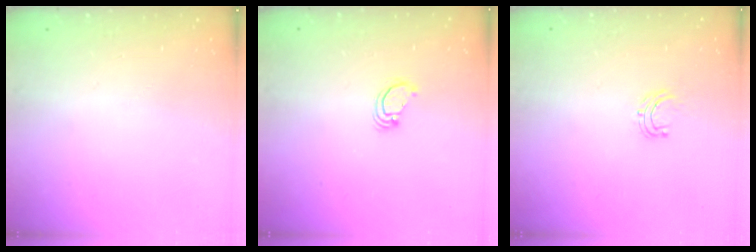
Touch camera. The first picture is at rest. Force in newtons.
{"total": 2.9, "press": 2.9, "slide": 0.1}
{"total": 4.3, "press": 4.3, "slide": 0.3}